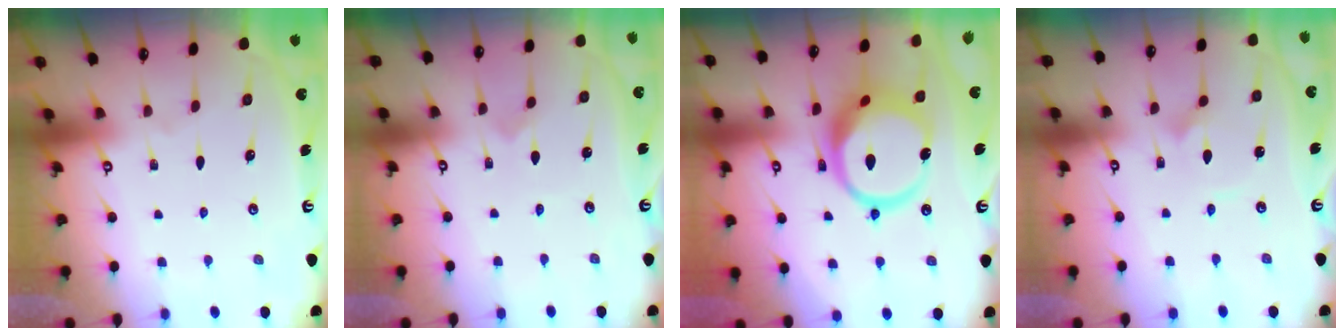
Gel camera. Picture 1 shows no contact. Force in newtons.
{"total": 0.0}
{"total": 15.1, "press": 15.0, "slide": 1.7}
{"total": 2.7, "press": 2.7, "slide": 0.1}